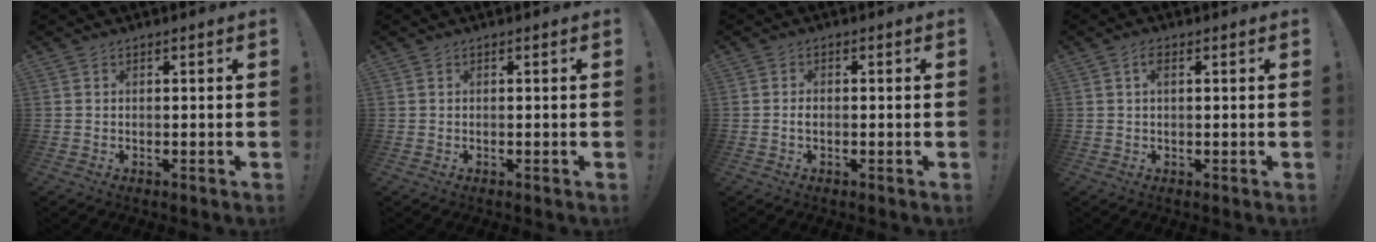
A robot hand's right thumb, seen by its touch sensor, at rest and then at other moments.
{"total": 0.0}
{"total": 1.3, "force": [-0.4, 0.7, 1.0], "torque": [-0.023, 0.006, -0.006]}
{"total": 2.4, "force": [0.9, 1.1, 2.0], "torque": [-0.039, 0.003, 0.014]}